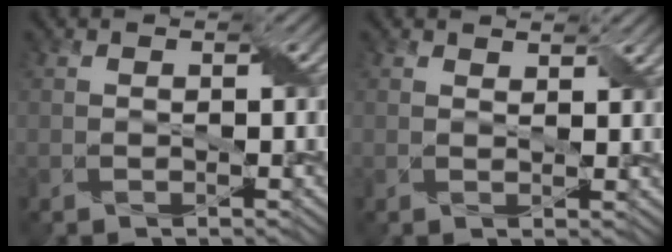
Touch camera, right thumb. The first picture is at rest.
{"total": 1.6, "force": [1.4, 0.5, 0.7], "torque": [-0.014, -0.004, 0.029]}